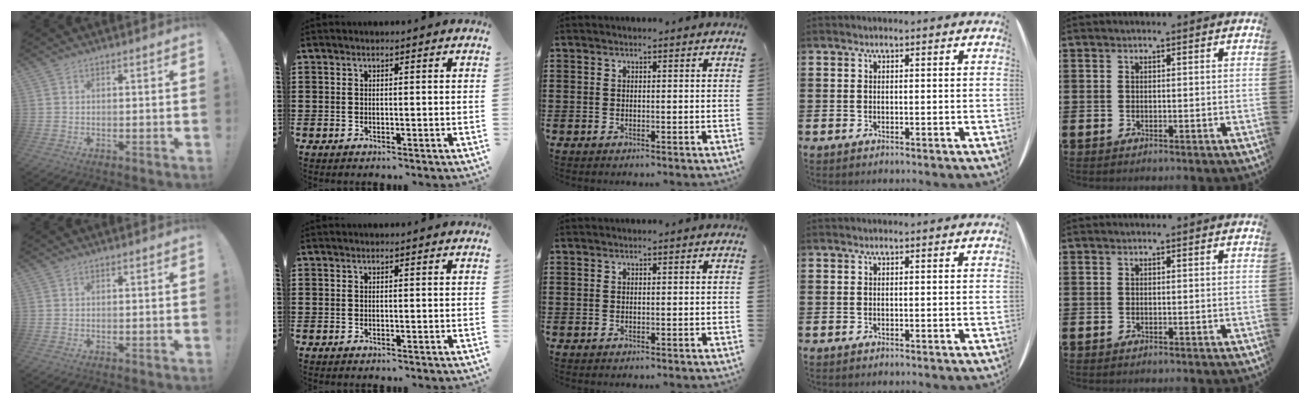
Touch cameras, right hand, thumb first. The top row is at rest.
{}